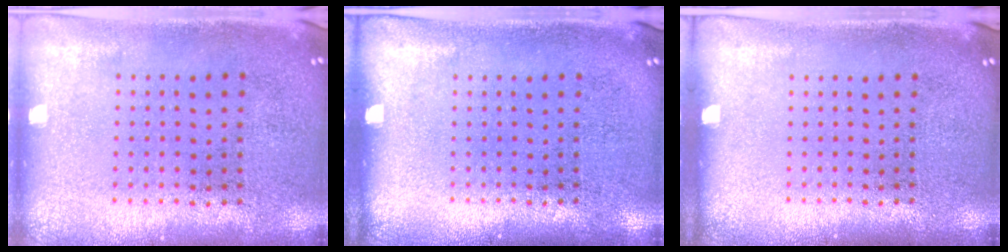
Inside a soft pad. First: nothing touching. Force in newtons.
{"total": 0.0}
{"total": 0.0}